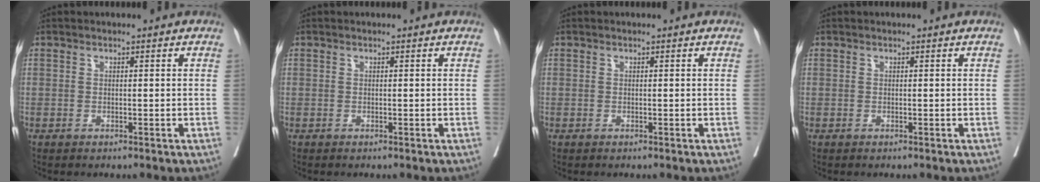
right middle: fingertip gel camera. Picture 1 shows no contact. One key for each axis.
{"total": 0.0}
{"total": 0.0}
{"total": 0.0}